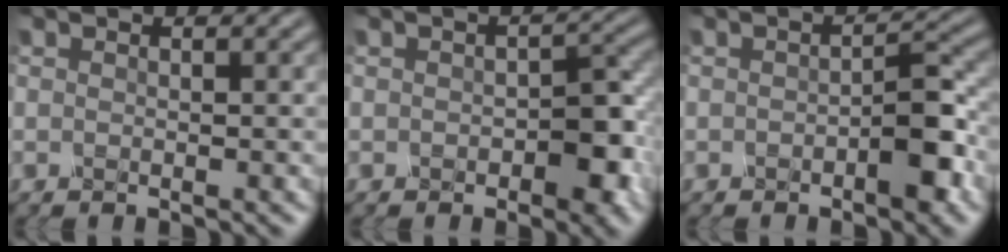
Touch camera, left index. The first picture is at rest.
{"total": 3.0, "force": [-1.3, 1.1, 2.4], "torque": [-0.044, 0.005, -0.011]}
{"total": 2.9, "force": [-1.4, 0.4, 2.5], "torque": [-0.051, 0.003, -0.017]}